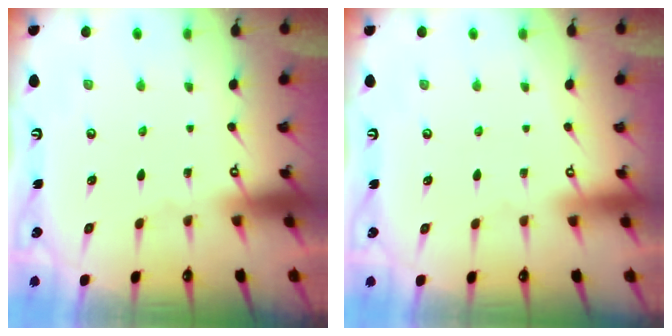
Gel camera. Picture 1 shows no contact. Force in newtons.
{"total": 4.0, "press": 4.0, "slide": 0.1}